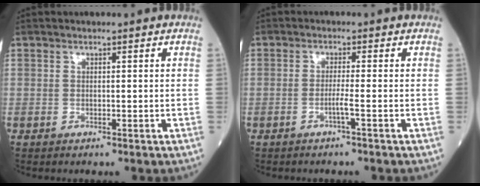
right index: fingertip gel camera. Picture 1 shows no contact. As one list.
[{"total": 1.9, "force": [-0.9, -0.5, 1.6], "torque": [-0.031, -0.001, -0.021]}]